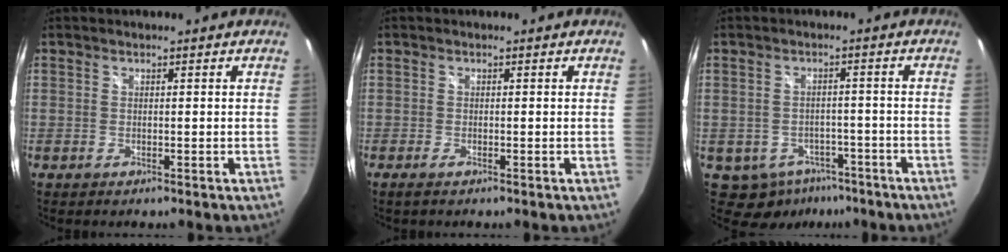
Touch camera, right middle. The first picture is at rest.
{"total": 1.1, "force": [-0.8, 0.2, 0.8], "torque": [-0.017, -0.004, -0.015]}
{"total": 7.2, "force": [-4.4, 5.2, 2.4], "torque": [-0.052, 0.006, -0.047]}